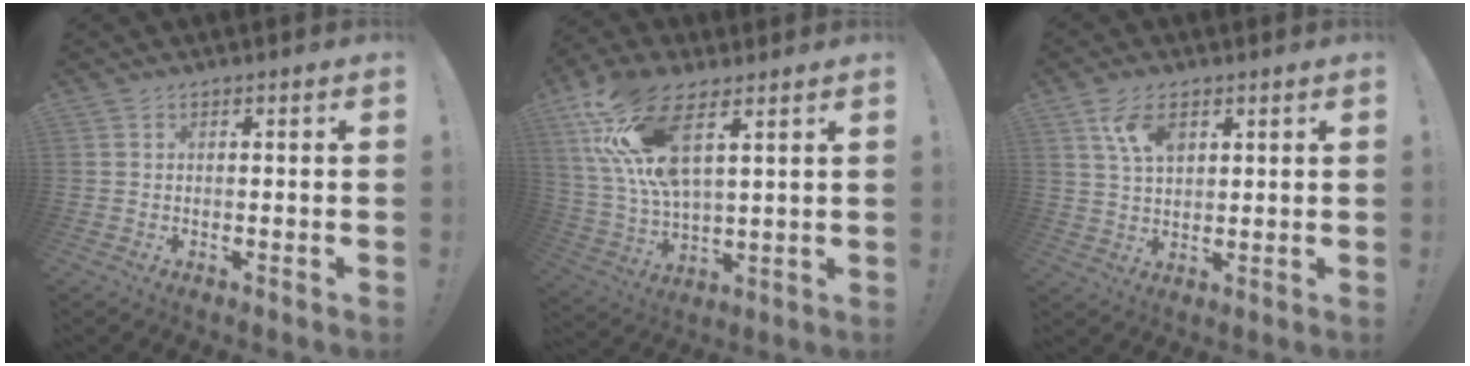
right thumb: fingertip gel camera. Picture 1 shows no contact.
{"total": 17.9, "force": [9.4, 7.5, 13.3], "torque": [-0.269, -0.034, 0.166]}
{"total": 7.8, "force": [3.7, 4.5, 5.2], "torque": [-0.086, -0.008, 0.069]}